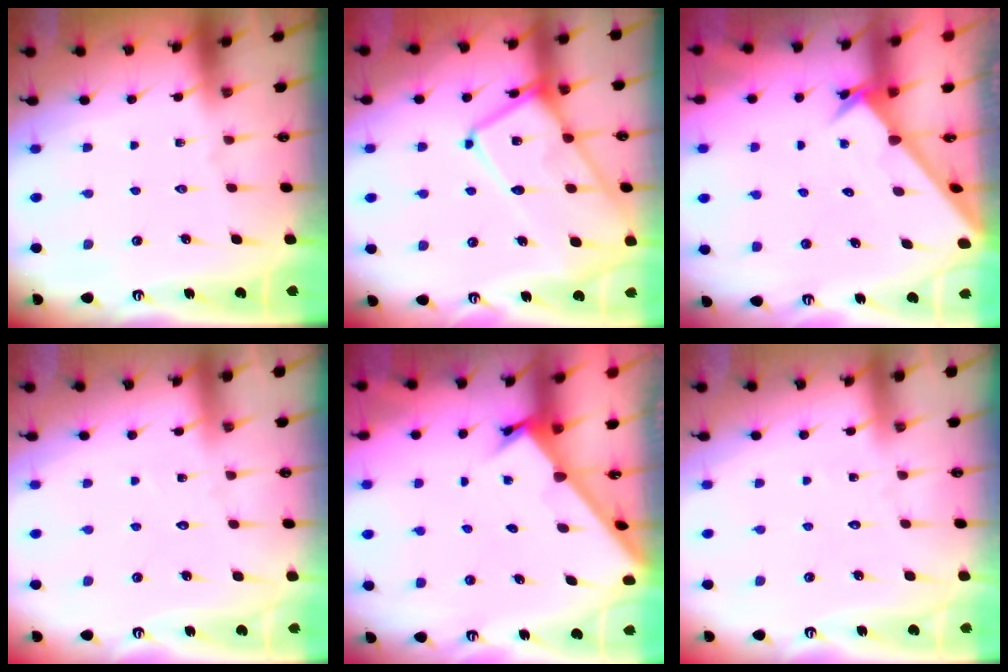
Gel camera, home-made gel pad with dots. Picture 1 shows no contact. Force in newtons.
{"total": 16.5, "press": 16.5, "slide": 1.5}
{"total": 2.7, "press": 2.7, "slide": 0.2}
{"total": 4.2, "press": 4.1, "slide": 0.4}
{"total": 2.1, "press": 2.1, "slide": 0.2}
{"total": 2.8, "press": 2.8, "slide": 0.3}